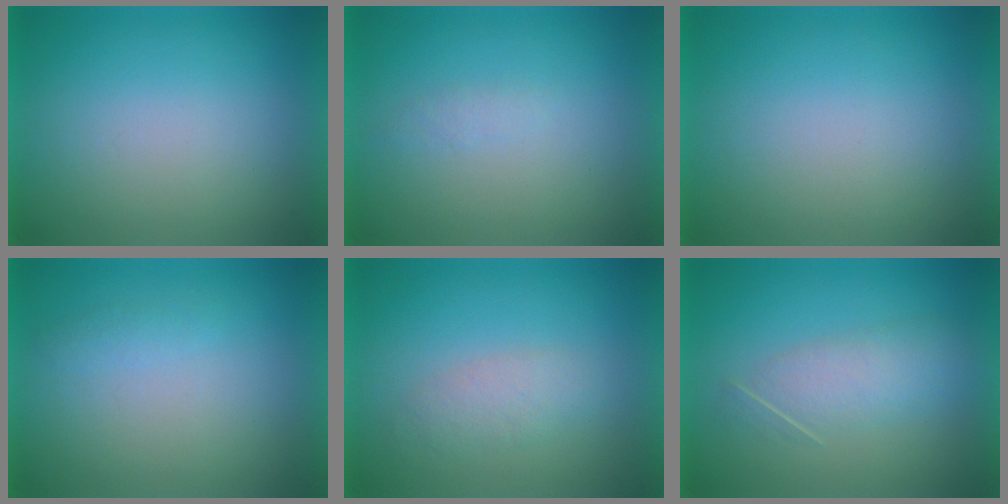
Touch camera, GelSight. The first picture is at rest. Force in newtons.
{"total": 1.2}
{"total": 0.0}
{"total": 1.4}
{"total": 2.7}
{"total": 3.3}